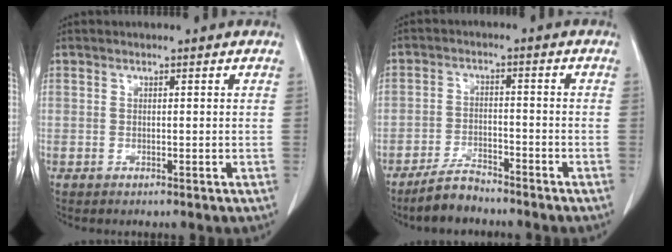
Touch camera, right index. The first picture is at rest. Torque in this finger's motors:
{"motor_torque": [-0.49, -0.40, -0.25, -0.11]}